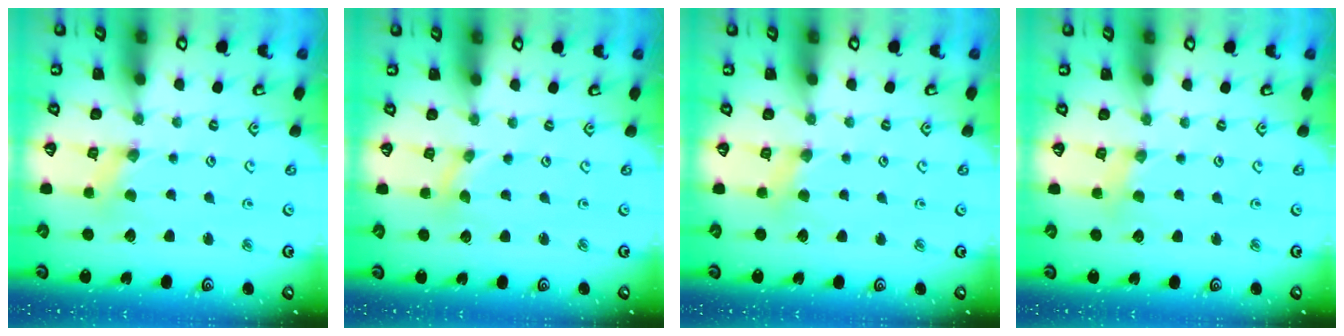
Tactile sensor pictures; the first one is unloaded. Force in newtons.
{"total": 0.0}
{"total": 2.2, "press": 2.2, "slide": 0.5}
{"total": 1.5, "press": 1.4, "slide": 0.3}